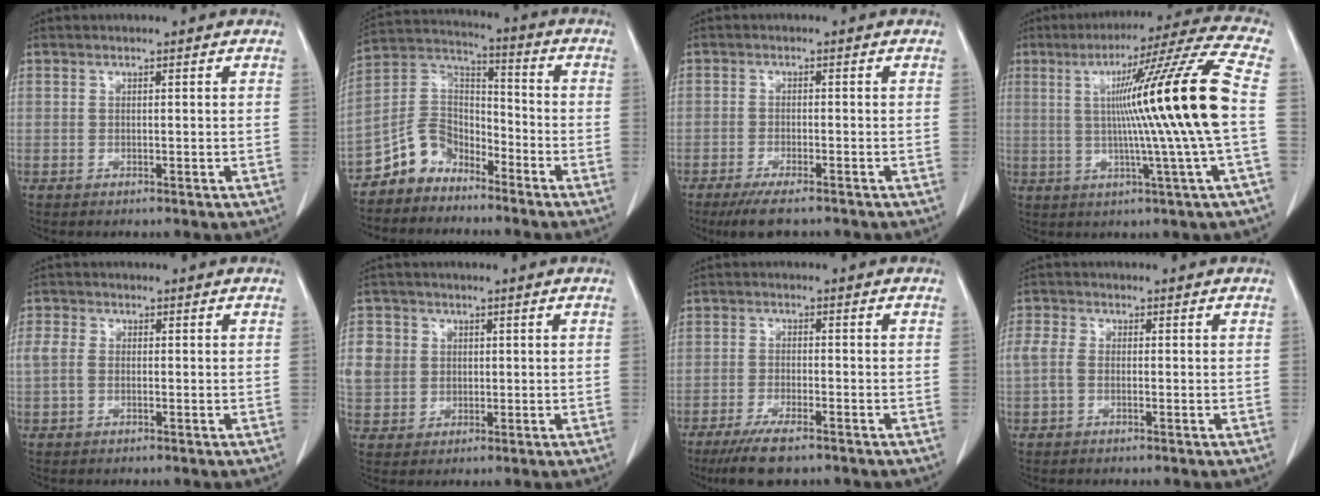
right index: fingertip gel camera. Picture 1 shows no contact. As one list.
[{"total": 8.3, "force": [-6.1, 5.4, 1.8], "torque": [-0.036, 0.042, -0.121]}, {"total": 5.9, "force": [-4.6, 1.1, 3.5], "torque": [-0.058, -0.011, -0.072]}, {"total": 17.9, "force": [1.1, -3.1, 17.6], "torque": [-0.258, 0.003, 0.007]}, {"total": 2.9, "force": [-0.1, 1.9, 2.1], "torque": [-0.066, 0.013, -0.006]}, {"total": 9.2, "force": [1.7, 8.5, 2.9], "torque": [-0.084, 0.022, 0.044]}, {"total": 6.8, "force": [-4.9, 1.3, 4.6], "torque": [-0.083, -0.015, -0.080]}, {"total": 3.0, "force": [-0.3, 1.8, 2.4], "torque": [-0.072, 0.011, -0.011]}]